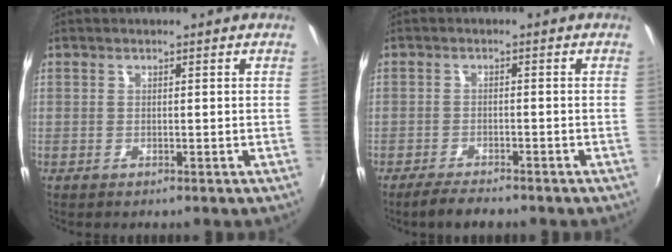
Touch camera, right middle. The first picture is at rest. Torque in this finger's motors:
{"motor_torque": [0.36, -0.43, -0.01, -0.01]}